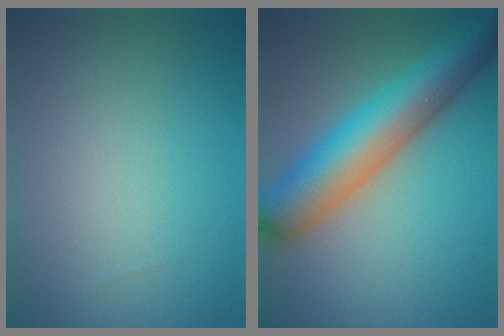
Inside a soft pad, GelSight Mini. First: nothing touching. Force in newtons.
{"total": 8.7, "press": 8.7, "slide": 0.4}